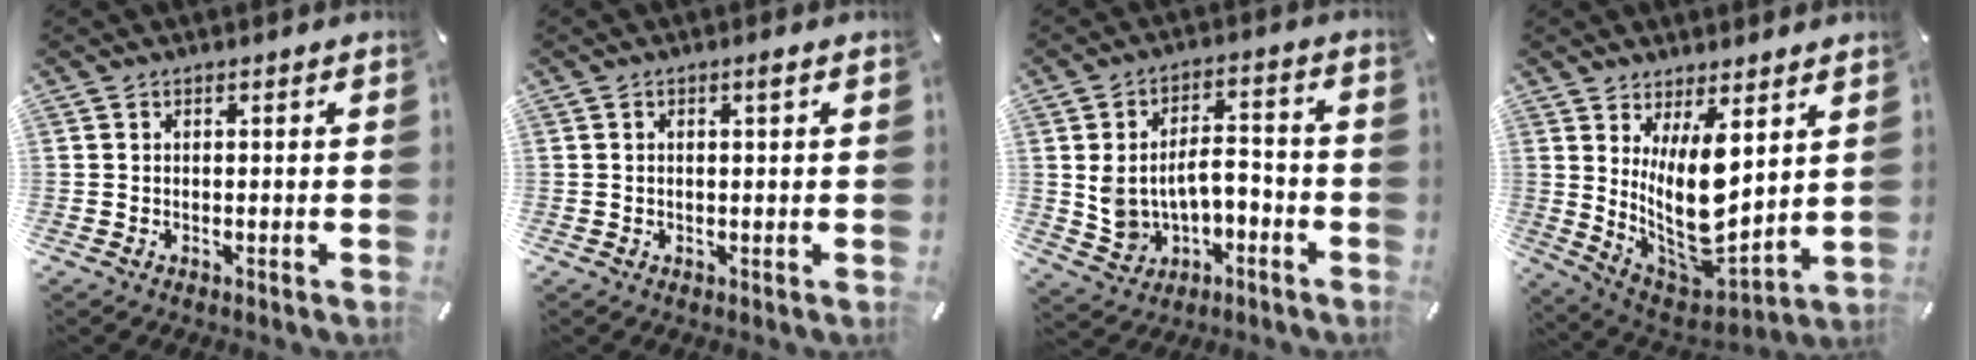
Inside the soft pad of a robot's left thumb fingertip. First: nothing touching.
{"total": 1.4, "force": [0.3, 0.3, 1.4], "torque": [-0.026, 0.001, 0.004]}
{"total": 9.4, "force": [-1.1, 7.0, 6.2], "torque": [-0.124, 0.010, -0.017]}
{"total": 15.9, "force": [4.7, 6.9, 13.5], "torque": [-0.255, -0.056, 0.084]}